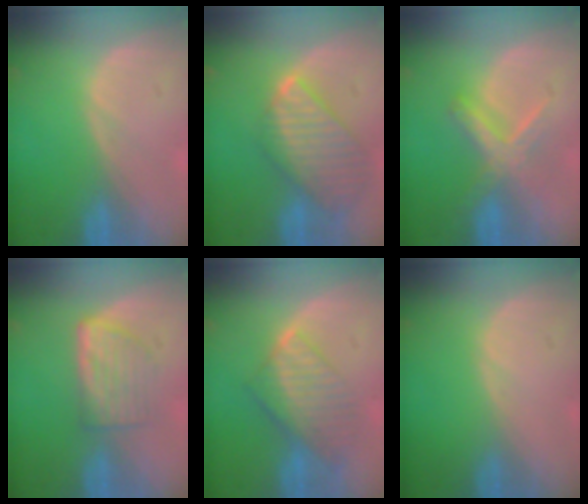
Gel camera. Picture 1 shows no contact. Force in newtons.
{"total": 9.7, "press": 8.4, "slide": 4.9}
{"total": 5.5, "press": 5.4, "slide": 1.0}
{"total": 6.1, "press": 5.4, "slide": 2.7}
{"total": 8.1, "press": 7.1, "slide": 3.9}
{"total": 0.0}